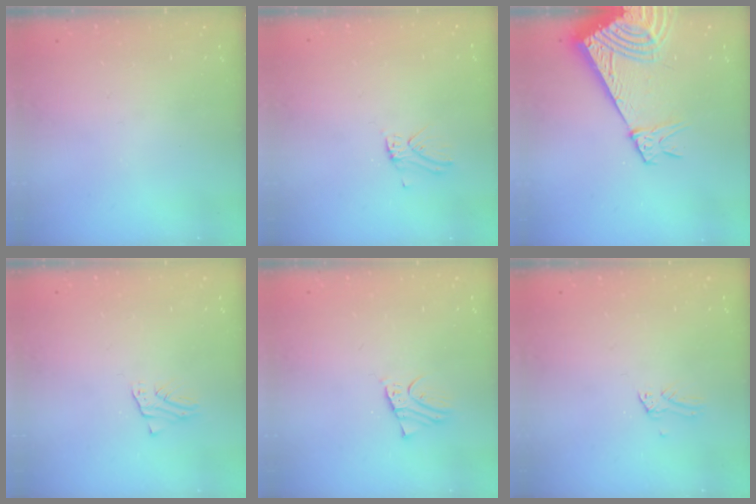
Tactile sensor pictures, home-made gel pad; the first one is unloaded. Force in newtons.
{"total": 3.0, "press": 3.0, "slide": 0.3}
{"total": 16.8, "press": 16.6, "slide": 2.7}
{"total": 1.4, "press": 1.4, "slide": 0.0}
{"total": 2.0, "press": 2.0, "slide": 0.1}
{"total": 0.0}